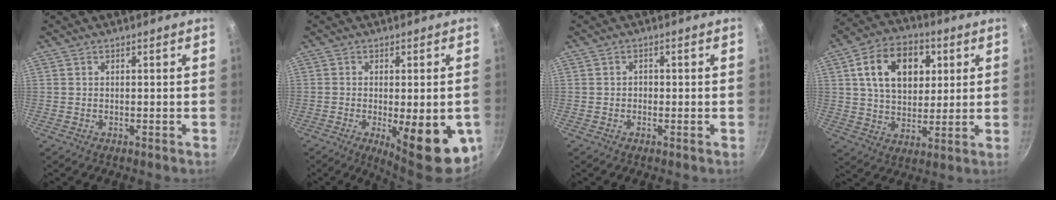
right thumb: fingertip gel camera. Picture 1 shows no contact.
{"total": 15.9, "force": [-4.6, 5.2, 14.3], "torque": [-0.158, -0.006, -0.048]}
{"total": 1.0, "force": [-0.2, 0.9, 0.4], "torque": [-0.004, 0.003, -0.005]}
{"total": 15.9, "force": [4.7, 10.9, 10.6], "torque": [-0.140, 0.001, 0.072]}